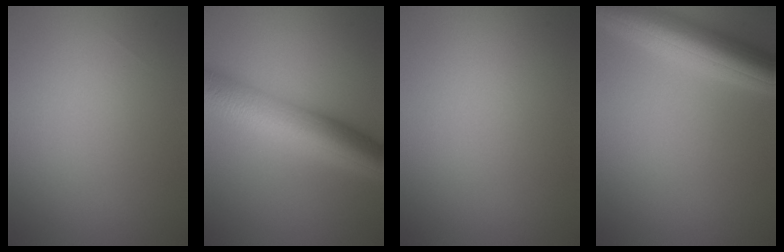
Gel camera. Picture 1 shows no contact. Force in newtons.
{"total": 9.5, "press": 9.5, "slide": 0.2}
{"total": 0.0}
{"total": 8.3, "press": 8.2, "slide": 0.4}